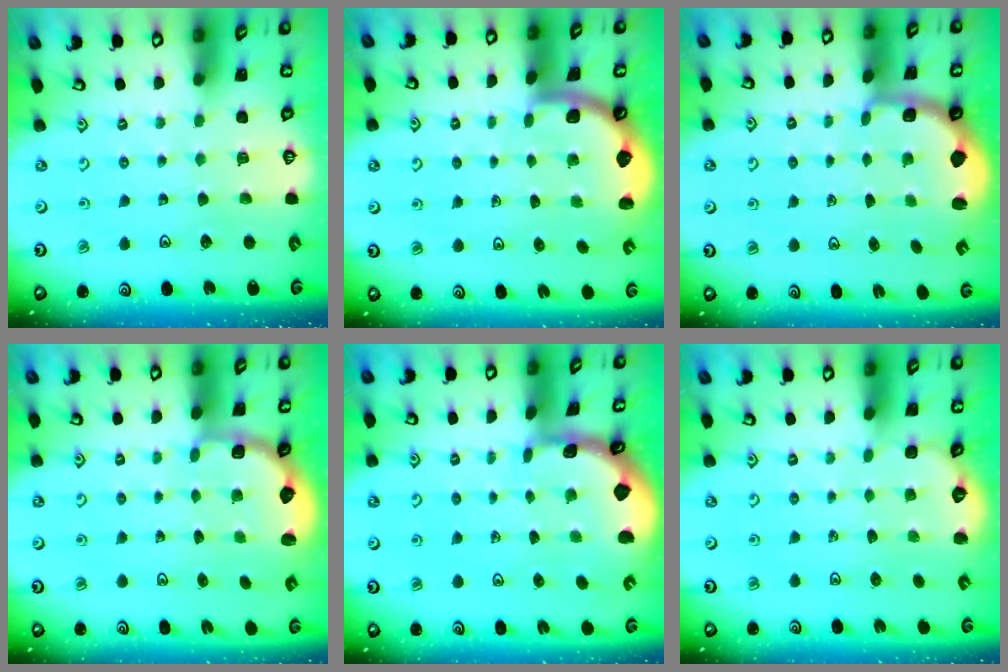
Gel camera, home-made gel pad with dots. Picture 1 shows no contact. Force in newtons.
{"total": 1.6, "press": 1.6, "slide": 0.1}
{"total": 2.5, "press": 1.3, "slide": 2.1}
{"total": 2.8, "press": 2.3, "slide": 1.5}
{"total": 1.0, "press": 1.0, "slide": 0.1}
{"total": 1.6, "press": 0.7, "slide": 1.5}